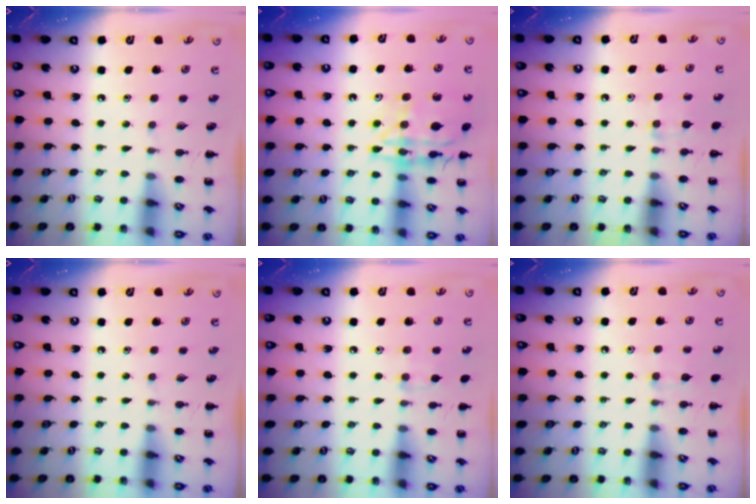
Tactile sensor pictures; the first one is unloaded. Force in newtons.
{"total": 16.8, "press": 16.8, "slide": 1.2}
{"total": 6.7, "press": 6.4, "slide": 1.8}
{"total": 0.0}
{"total": 6.5, "press": 6.1, "slide": 2.2}
{"total": 4.4, "press": 4.1, "slide": 1.6}